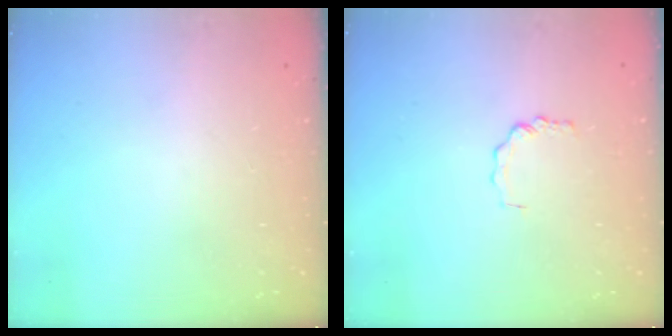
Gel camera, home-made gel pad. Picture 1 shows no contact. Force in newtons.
{"total": 1.8, "press": 1.8, "slide": 0.3}